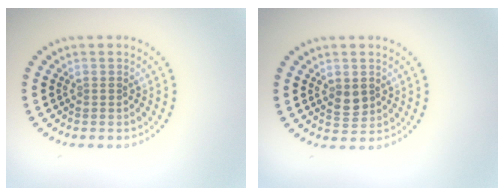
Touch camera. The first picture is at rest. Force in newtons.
{"total": 1.8, "press": 1.7, "slide": 0.3}